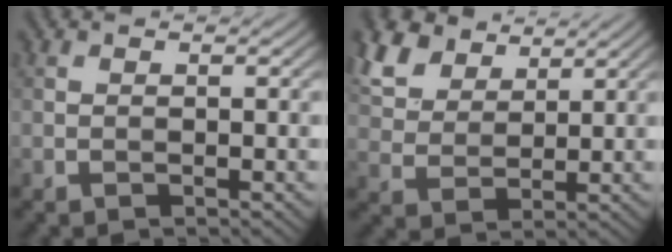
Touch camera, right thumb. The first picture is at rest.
{"total": 8.6, "force": [5.7, 4.7, 4.3], "torque": [-0.122, 0.017, 0.111]}